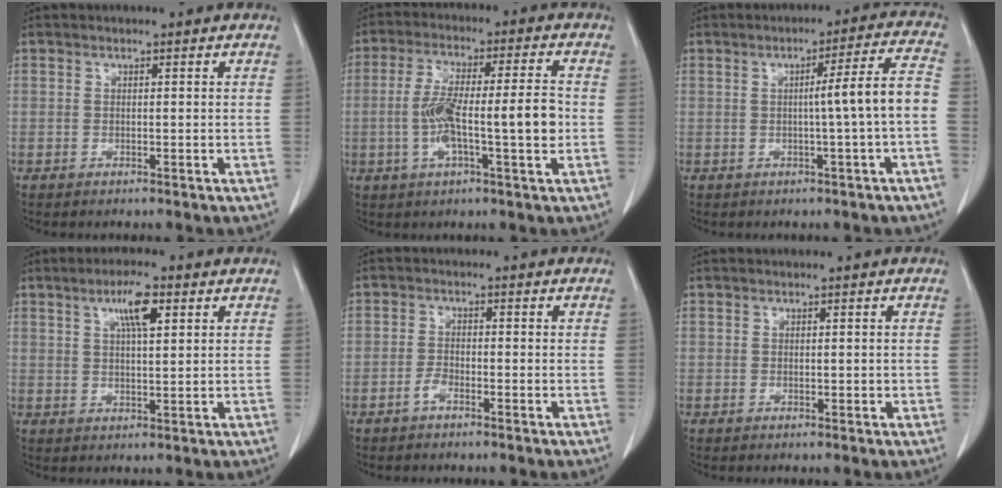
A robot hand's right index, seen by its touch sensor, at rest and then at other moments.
{"total": 11.1, "force": [-1.5, 1.4, 10.9], "torque": [-0.197, 0.016, -0.027]}
{"total": 7.3, "force": [-1.0, -1.1, 7.1], "torque": [-0.101, 0.013, -0.013]}
{"total": 5.6, "force": [2.6, 1.0, 4.8], "torque": [-0.089, 0.003, 0.045]}
{"total": 1.8, "force": [-1.2, 0.6, 1.2], "torque": [-0.020, 0.004, -0.022]}
{"total": 0.7, "force": [0.0, 0.4, 0.5], "torque": [-0.008, 0.000, 0.003]}